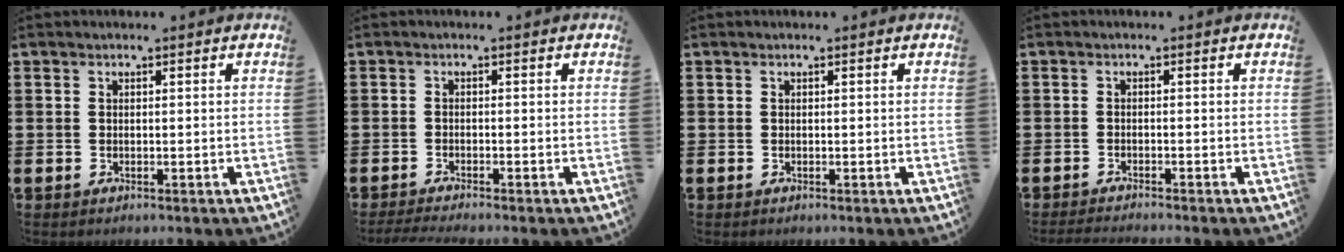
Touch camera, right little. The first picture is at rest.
{"total": 0.7, "force": [-0.6, -0.1, 0.5], "torque": [-0.007, 0.002, -0.011]}
{"total": 0.0}
{"total": 1.1, "force": [-1.1, -0.1, 0.3], "torque": [-0.005, 0.000, -0.021]}